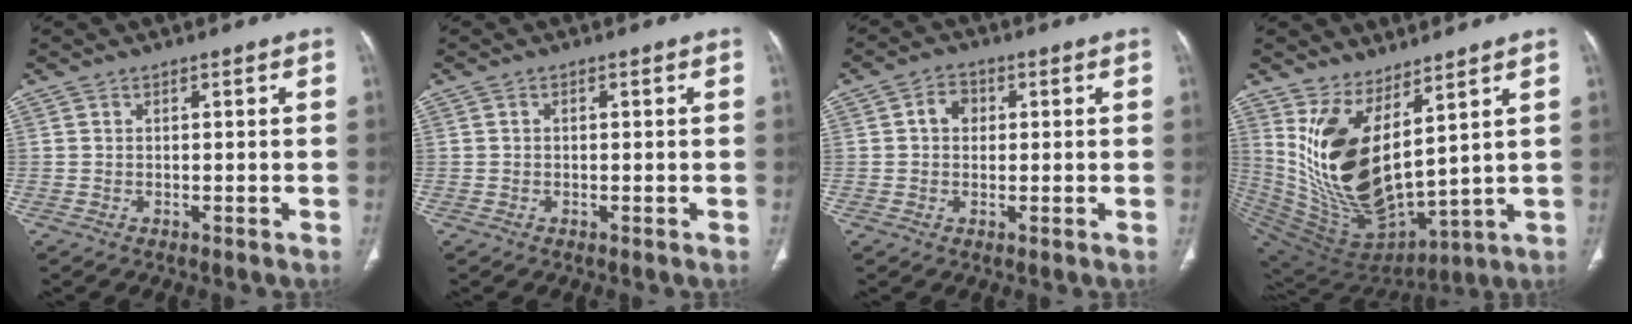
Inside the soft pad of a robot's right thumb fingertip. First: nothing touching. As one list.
[{"total": 0.0}, {"total": 3.9, "force": [0.7, 3.1, 2.2], "torque": [-0.020, 0.010, 0.008]}, {"total": 17.5, "force": [7.0, 7.7, 14.0], "torque": [-0.249, -0.069, 0.169]}]